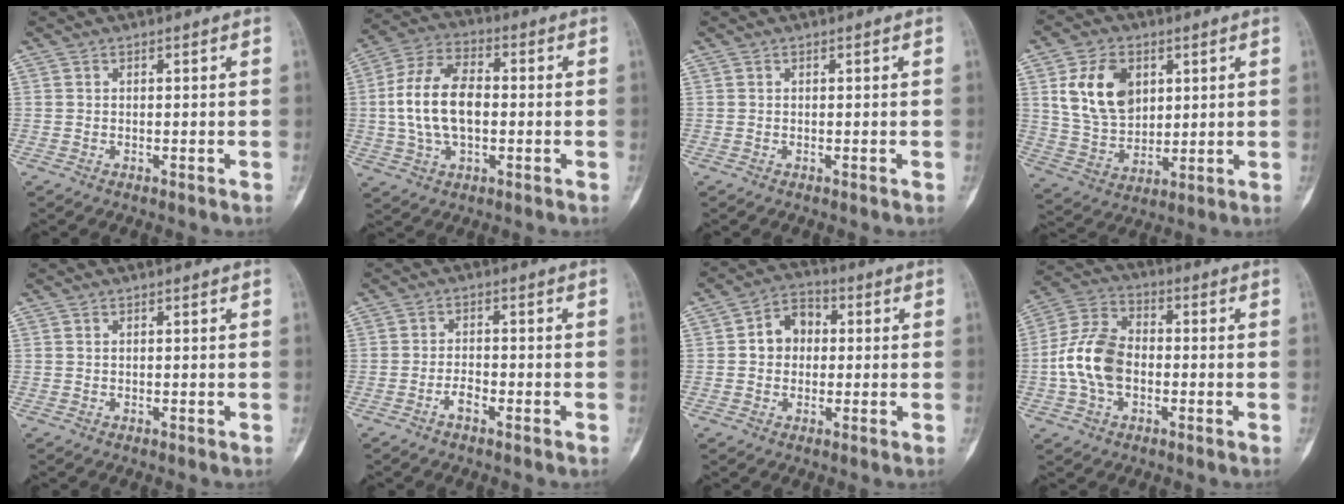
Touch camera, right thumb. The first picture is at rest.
{"total": 13.8, "force": [-0.1, 8.0, 11.2], "torque": [-0.215, 0.023, -0.005]}
{"total": 0.0}
{"total": 13.2, "force": [4.3, 9.1, 8.5], "torque": [-0.128, -0.016, 0.089]}
{"total": 0.0}
{"total": 2.7, "force": [-1.7, 1.1, 1.8], "torque": [-0.032, 0.013, -0.035]}
{"total": 7.3, "force": [0.6, 5.9, 4.2], "torque": [-0.045, 0.018, 0.001]}
{"total": 11.9, "force": [-1.7, 8.0, 8.6], "torque": [-0.165, 0.031, -0.040]}